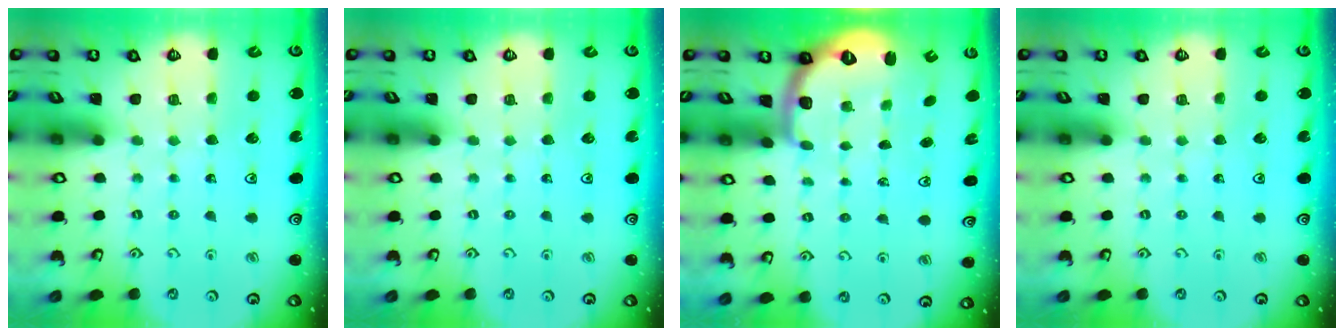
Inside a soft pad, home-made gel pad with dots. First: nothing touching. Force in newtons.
{"total": 0.0}
{"total": 2.5, "press": 1.9, "slide": 1.6}
{"total": 0.0}